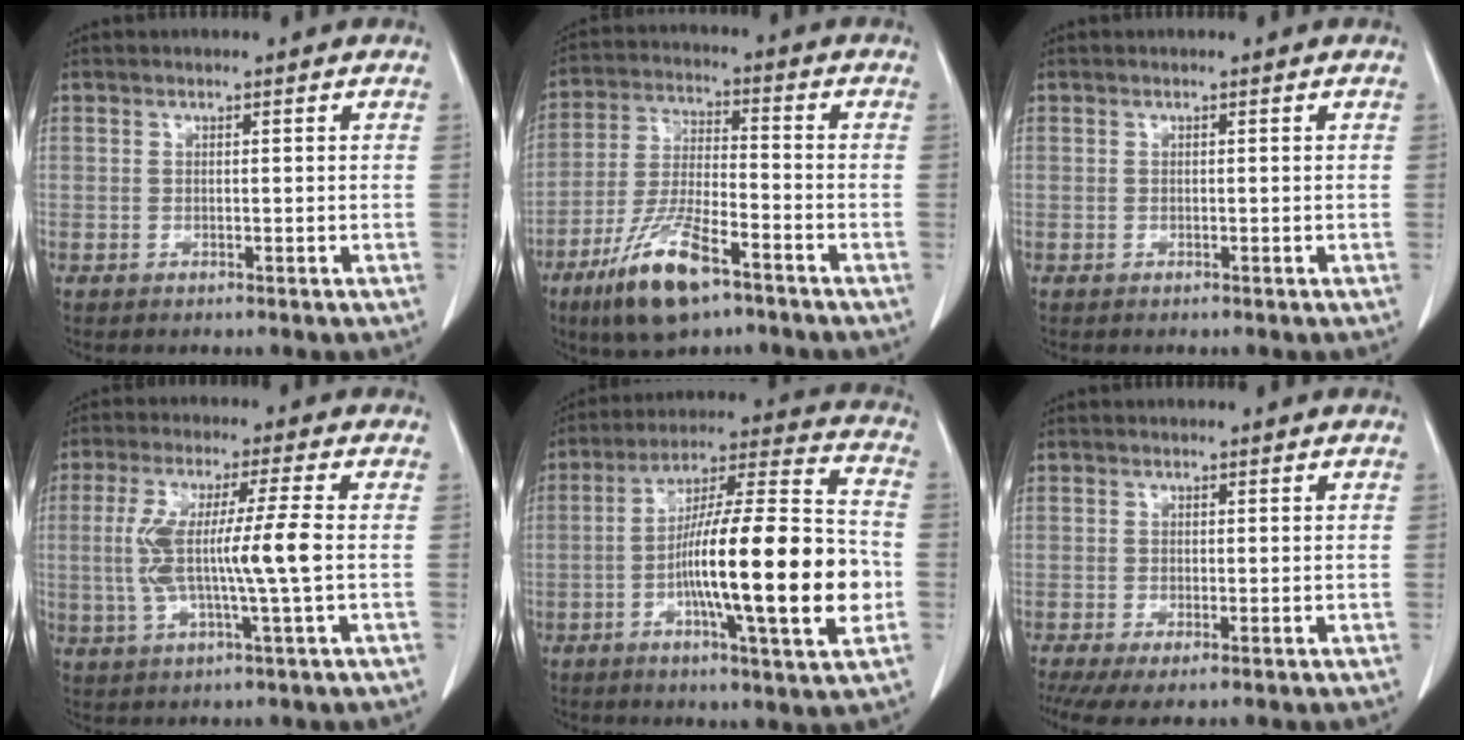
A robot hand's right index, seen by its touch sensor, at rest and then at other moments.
{"total": 12.4, "force": [-7.5, 2.9, 9.4], "torque": [-0.194, -0.021, -0.135]}
{"total": 0.0}
{"total": 10.4, "force": [-0.2, 0.0, 10.4], "torque": [-0.212, 0.006, -0.005]}
{"total": 21.8, "force": [-4.2, 1.9, 21.3], "torque": [-0.332, 0.005, -0.068]}
{"total": 4.3, "force": [-2.2, 1.3, 3.4], "torque": [-0.059, -0.014, -0.037]}